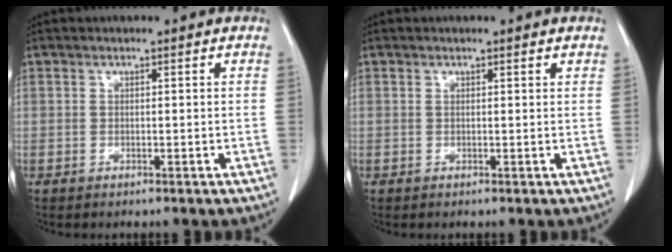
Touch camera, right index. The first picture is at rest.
{"total": 0.7, "force": [0.6, 0.0, 0.4], "torque": [-0.008, 0.004, 0.005]}